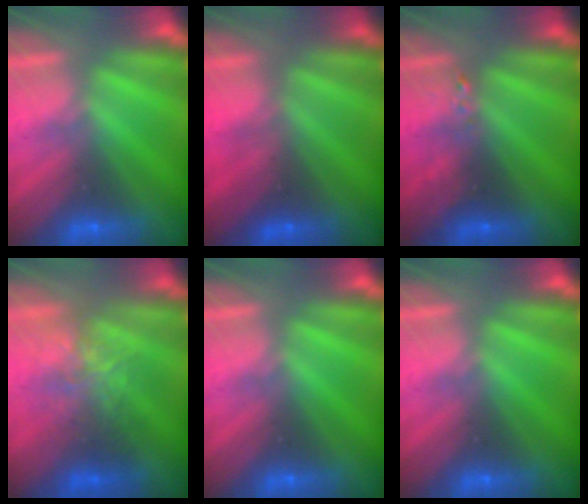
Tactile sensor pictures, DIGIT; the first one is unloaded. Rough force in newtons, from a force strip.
{"total": 2.2}
{"total": 2.5}
{"total": 2.4}
{"total": 0.0}
{"total": 0.0}